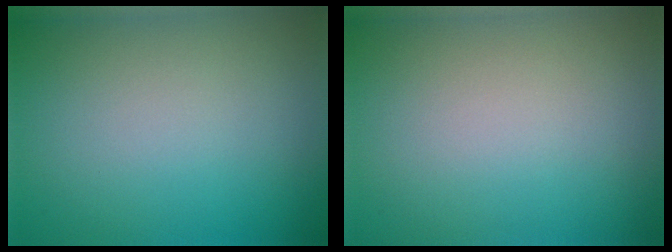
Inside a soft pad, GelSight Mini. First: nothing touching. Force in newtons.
{"total": 0.0}